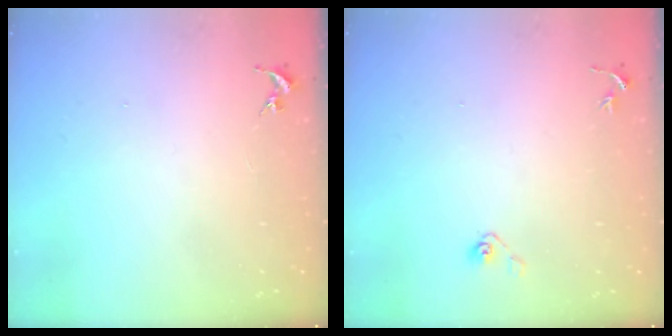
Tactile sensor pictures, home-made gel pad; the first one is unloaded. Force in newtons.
{"total": 3.9, "press": 3.3, "slide": 2.1}